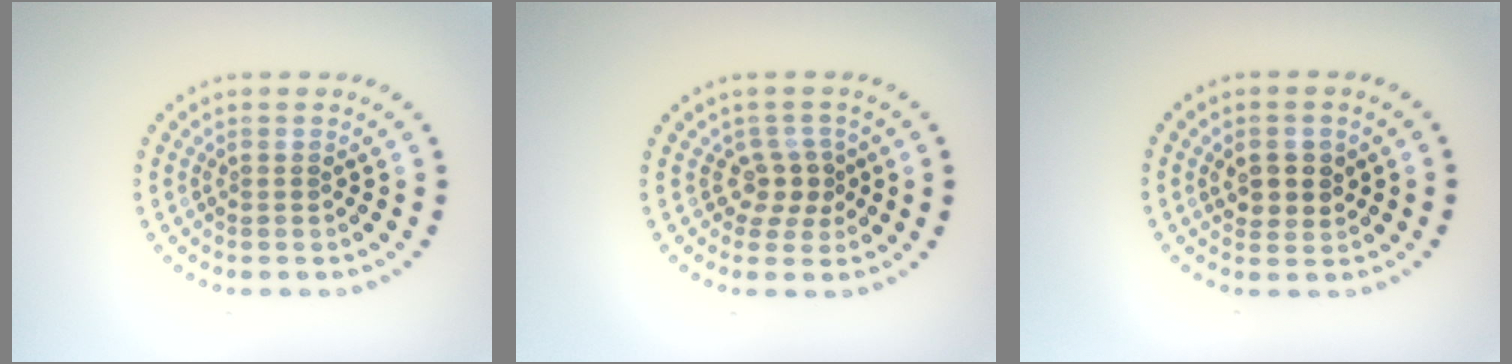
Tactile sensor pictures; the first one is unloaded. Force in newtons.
{"total": 2.2, "press": 1.7, "slide": 1.4}
{"total": 2.6, "press": 2.6, "slide": 0.7}